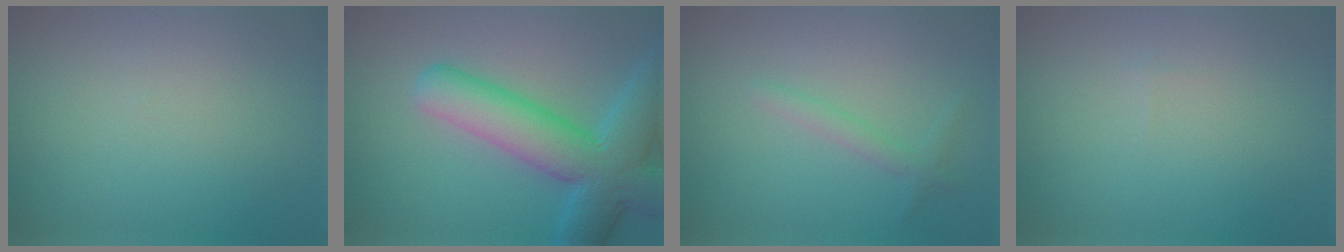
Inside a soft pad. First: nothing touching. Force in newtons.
{"total": 8.7, "press": 8.7, "slide": 0.4}
{"total": 1.3, "press": 1.3, "slide": 0.0}
{"total": 0.0}